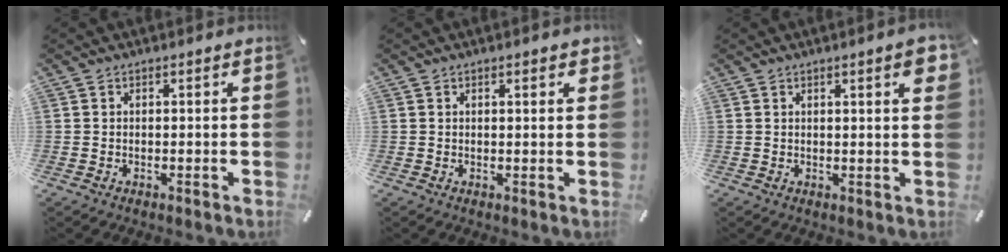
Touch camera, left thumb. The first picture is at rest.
{"total": 1.5, "force": [0.8, 0.4, 1.2], "torque": [-0.025, 0.003, 0.013]}
{"total": 3.9, "force": [1.7, 0.7, 3.4], "torque": [-0.058, 0.000, 0.027]}